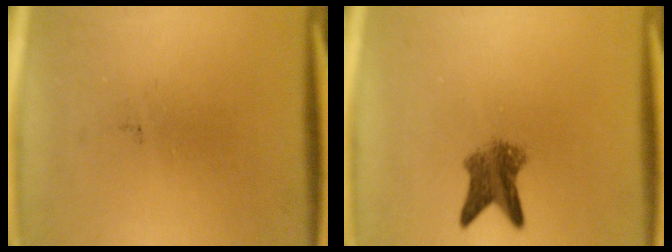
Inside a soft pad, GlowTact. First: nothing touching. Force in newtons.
{"total": 4.8}